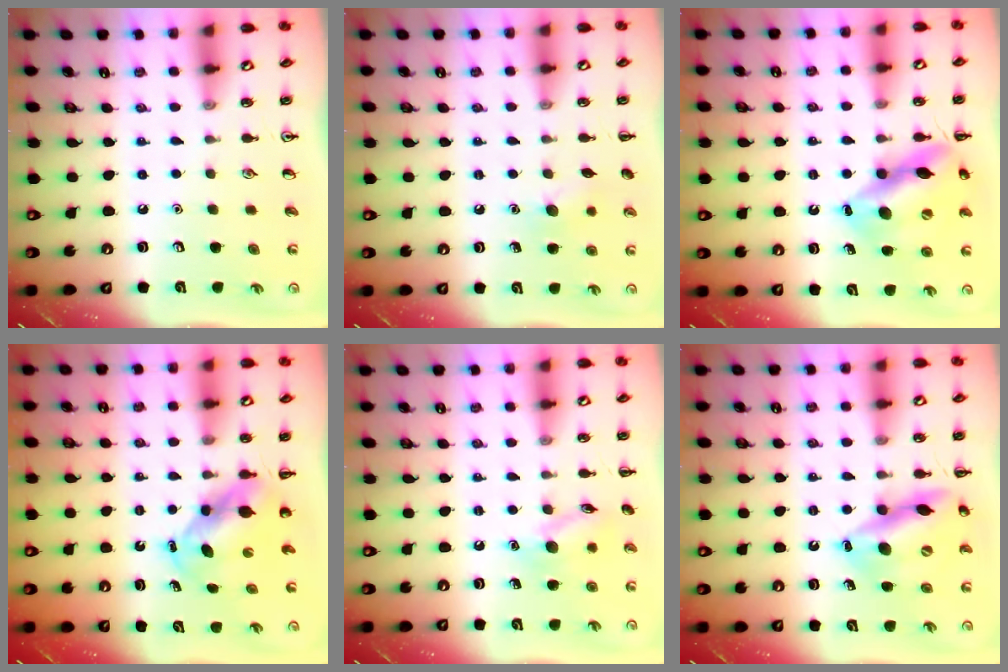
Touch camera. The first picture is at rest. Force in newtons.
{"total": 8.3, "press": 8.1, "slide": 1.8}
{"total": 15.2, "press": 15.0, "slide": 2.2}
{"total": 5.5, "press": 5.3, "slide": 1.4}
{"total": 10.1, "press": 10.1, "slide": 1.0}
{"total": 16.0, "press": 15.7, "slide": 3.1}